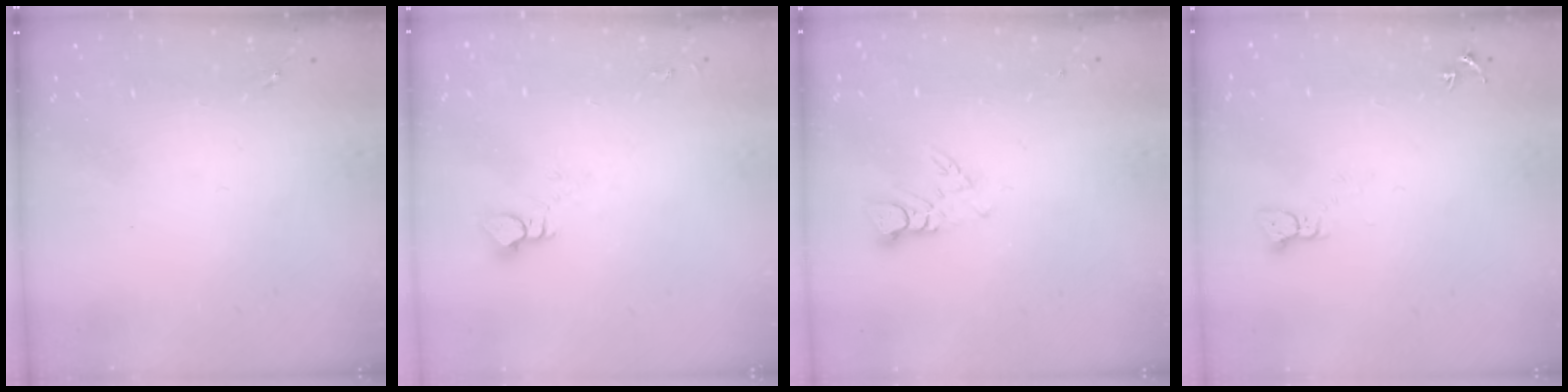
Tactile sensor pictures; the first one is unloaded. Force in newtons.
{"total": 4.6, "press": 4.5, "slide": 0.5}
{"total": 4.5, "press": 4.5, "slide": 0.5}
{"total": 2.2, "press": 2.2, "slide": 0.2}